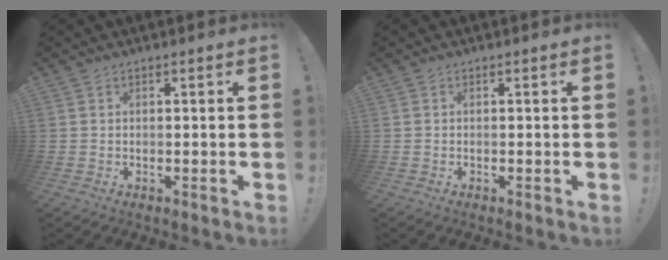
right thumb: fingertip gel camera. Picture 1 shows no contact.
{"total": 0.0}